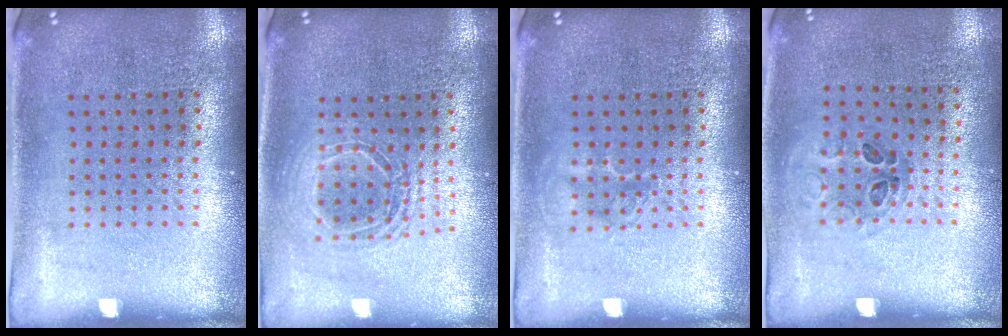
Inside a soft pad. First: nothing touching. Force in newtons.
{"total": 1.7, "press": 1.4, "slide": 0.9}
{"total": 1.2, "press": 1.2, "slide": 0.2}
{"total": 0.9, "press": 0.6, "slide": 0.7}